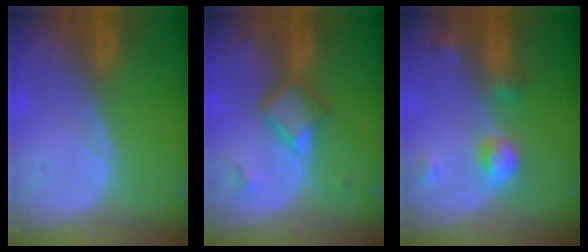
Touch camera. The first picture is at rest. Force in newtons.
{"total": 5.7, "press": 4.9, "slide": 2.8}
{"total": 4.8, "press": 4.4, "slide": 2.0}